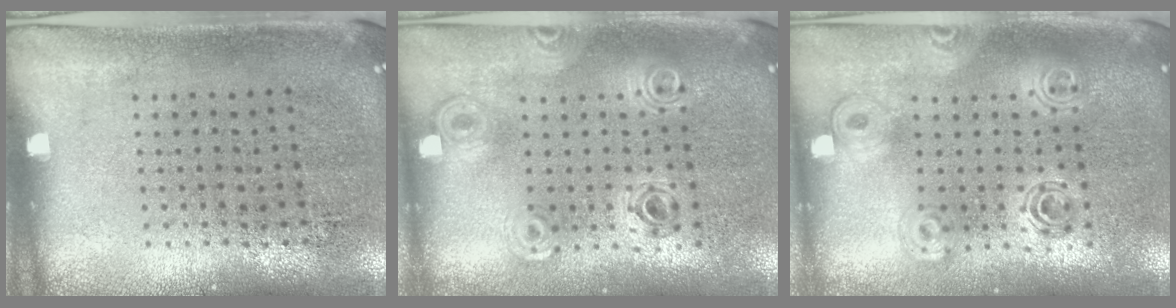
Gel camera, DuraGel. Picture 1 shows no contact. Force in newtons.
{"total": 0.9, "press": 0.9, "slide": 0.2}
{"total": 1.5, "press": 1.4, "slide": 0.7}